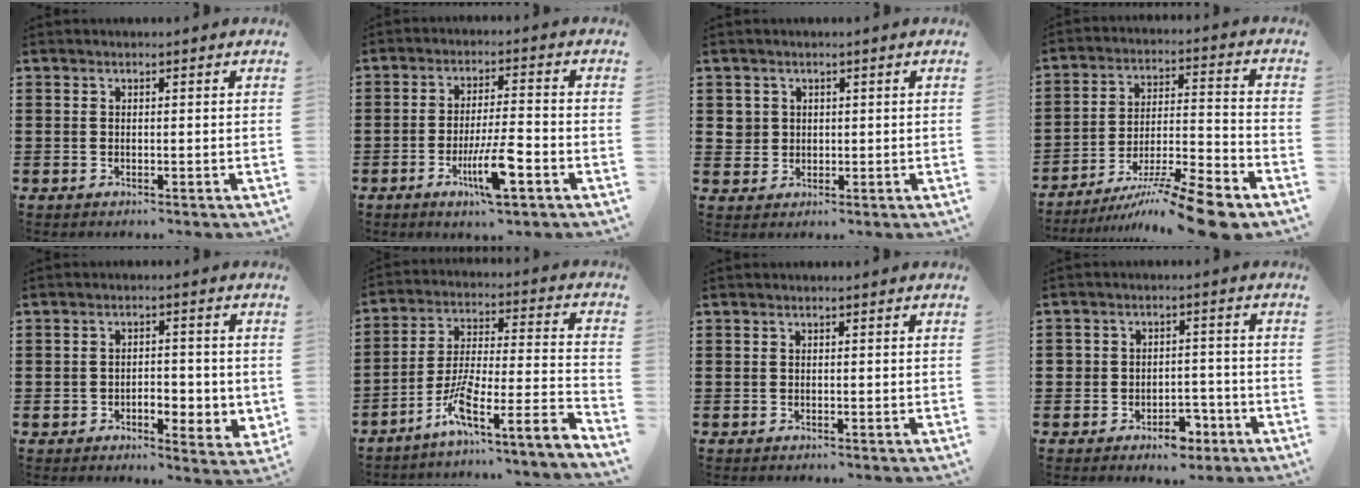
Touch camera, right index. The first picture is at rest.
{"total": 8.0, "force": [-3.4, 1.2, 7.1], "torque": [-0.146, -0.015, -0.063]}
{"total": 2.4, "force": [0.8, 2.3, 0.3], "torque": [-0.018, 0.010, 0.014]}
{"total": 10.9, "force": [-9.1, 0.2, 6.1], "torque": [-0.087, 0.023, -0.173]}
{"total": 4.6, "force": [-1.2, 3.0, 3.2], "torque": [-0.054, 0.006, -0.025]}
{"total": 8.4, "force": [-5.8, 0.4, 6.0], "torque": [-0.100, -0.012, -0.117]}
{"total": 0.0}
{"total": 4.3, "force": [-2.6, 2.7, 2.1], "torque": [-0.039, 0.010, -0.049]}